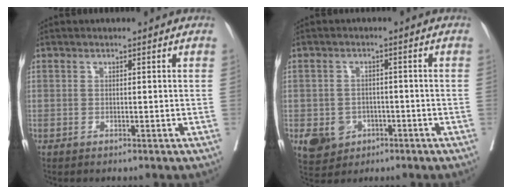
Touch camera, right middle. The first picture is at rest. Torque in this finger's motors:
{"motor_torque": [0.52, -0.45, 0.00, 0.02]}